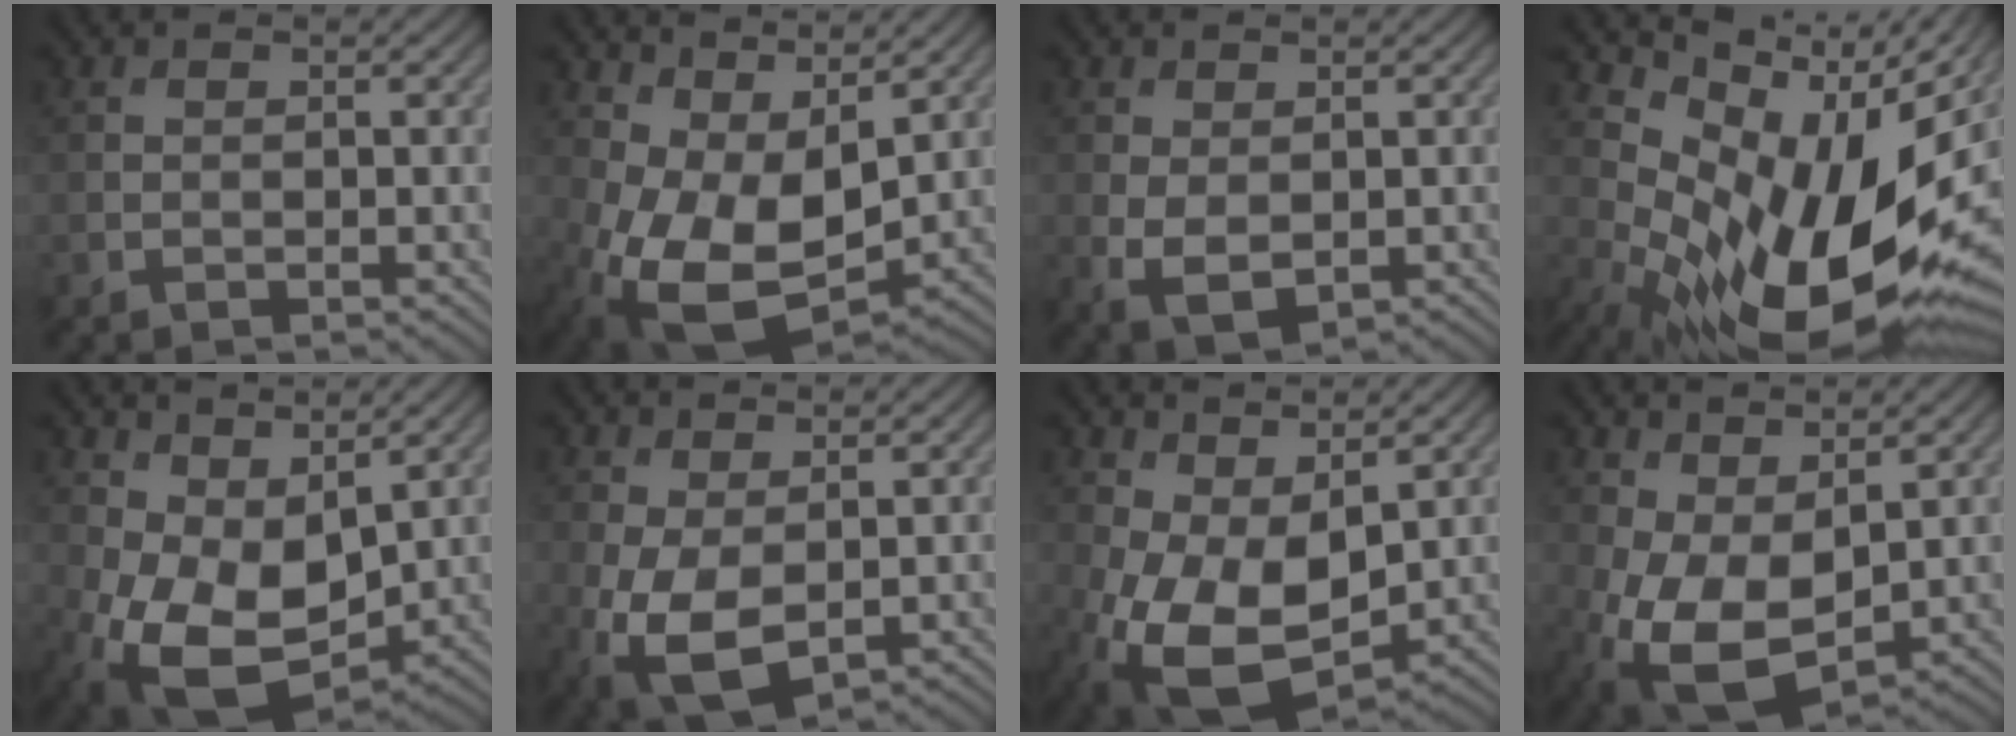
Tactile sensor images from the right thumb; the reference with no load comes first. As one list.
[{"total": 11.1, "force": [0.0, 6.6, 9.0], "torque": [-0.203, -0.018, 0.005]}, {"total": 3.9, "force": [-0.3, 2.4, 3.0], "torque": [-0.075, -0.011, -0.001]}, {"total": 17.4, "force": [-0.1, 10.0, 14.2], "torque": [-0.239, -0.038, 0.014]}, {"total": 10.3, "force": [0.1, 6.6, 8.0], "torque": [-0.181, -0.024, 0.004]}, {"total": 7.8, "force": [-1.8, 4.5, 6.0], "torque": [-0.160, -0.024, -0.030]}, {"total": 10.6, "force": [-1.1, 6.1, 8.5], "torque": [-0.200, -0.015, -0.017]}, {"total": 9.4, "force": [-0.5, 5.4, 7.7], "torque": [-0.189, -0.011, -0.010]}]